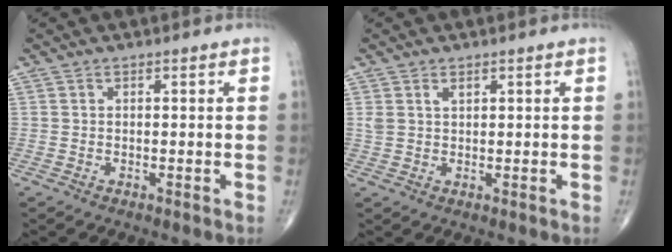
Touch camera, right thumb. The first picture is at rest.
{"total": 2.1, "force": [1.2, 1.1, 1.3], "torque": [-0.025, -0.001, 0.029]}